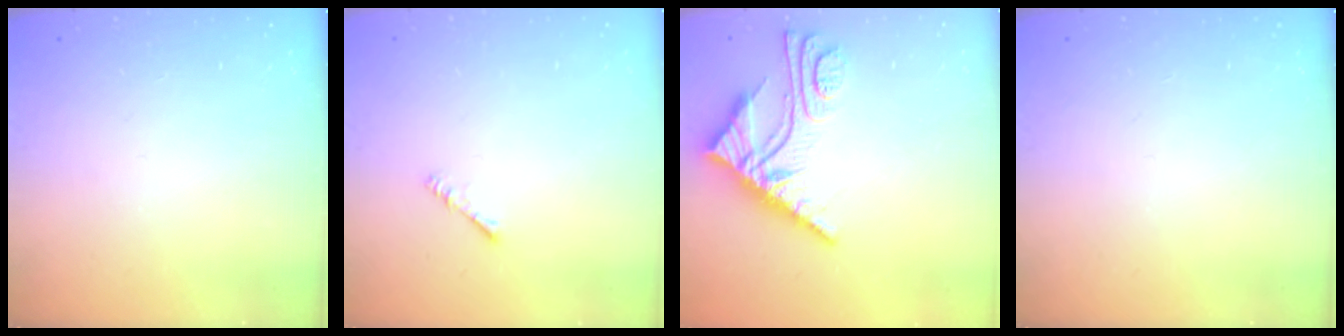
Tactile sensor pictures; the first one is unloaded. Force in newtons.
{"total": 1.4, "press": 1.4, "slide": 0.4}
{"total": 9.7, "press": 9.7, "slide": 0.9}
{"total": 0.0}